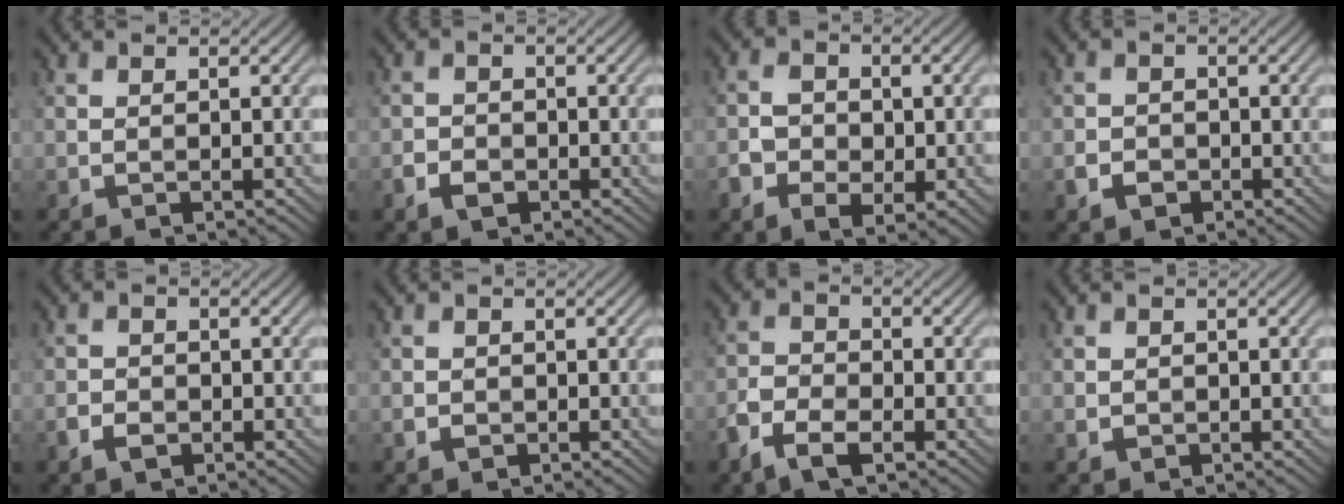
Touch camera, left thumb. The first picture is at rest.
{"total": 2.4, "force": [-1.3, 1.6, 1.1], "torque": [-0.022, -0.003, -0.027]}
{"total": 7.8, "force": [-2.8, 4.8, 5.5], "torque": [-0.103, -0.019, -0.034]}
{"total": 2.5, "force": [-1.3, 1.9, 0.9], "torque": [-0.015, -0.003, -0.025]}
{"total": 2.2, "force": [-1.2, 1.5, 1.1], "torque": [-0.023, -0.003, -0.024]}
{"total": 1.1, "force": [-0.4, 0.9, 0.4], "torque": [-0.007, -0.006, -0.009]}
{"total": 5.7, "force": [-3.5, 2.8, 3.6], "torque": [-0.078, -0.006, -0.076]}
{"total": 0.8, "force": [-0.2, 0.8, 0.2], "torque": [-0.004, -0.007, -0.002]}